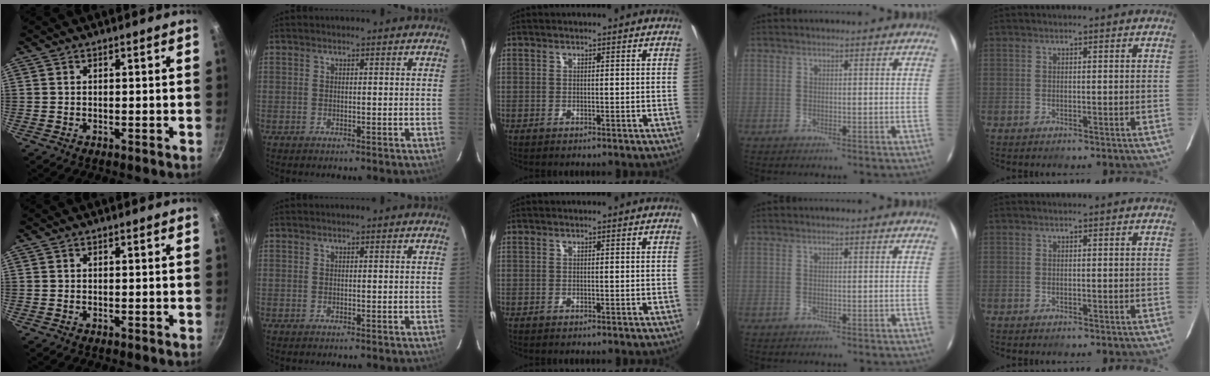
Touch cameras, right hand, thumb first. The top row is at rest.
{}